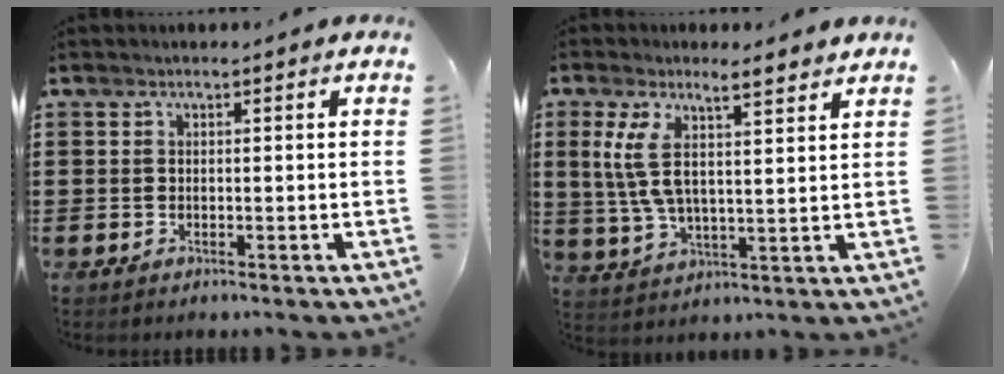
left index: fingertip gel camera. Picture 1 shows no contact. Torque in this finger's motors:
{"motor_torque": [2.14, 0.00, 1.01, 0.21]}